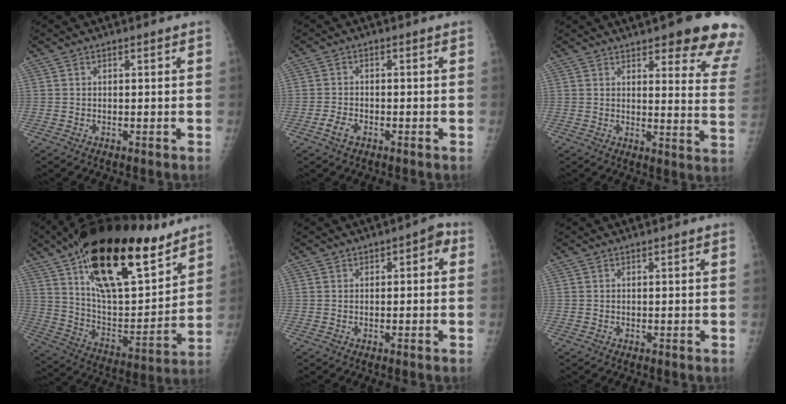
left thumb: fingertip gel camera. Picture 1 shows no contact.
{"total": 2.7, "force": [-1.6, 1.7, 1.5], "torque": [-0.023, 0.007, -0.031]}
{"total": 17.5, "force": [12.6, 4.2, 11.4], "torque": [-0.107, -0.061, 0.136]}
{"total": 29.5, "force": [18.5, 11.6, 19.9], "torque": [-0.294, -0.056, 0.308]}
{"total": 2.7, "force": [0.6, 1.8, 1.9], "torque": [-0.005, 0.011, -0.001]}
{"total": 0.6, "force": [0.5, 0.0, 0.4], "torque": [-0.007, 0.002, 0.008]}